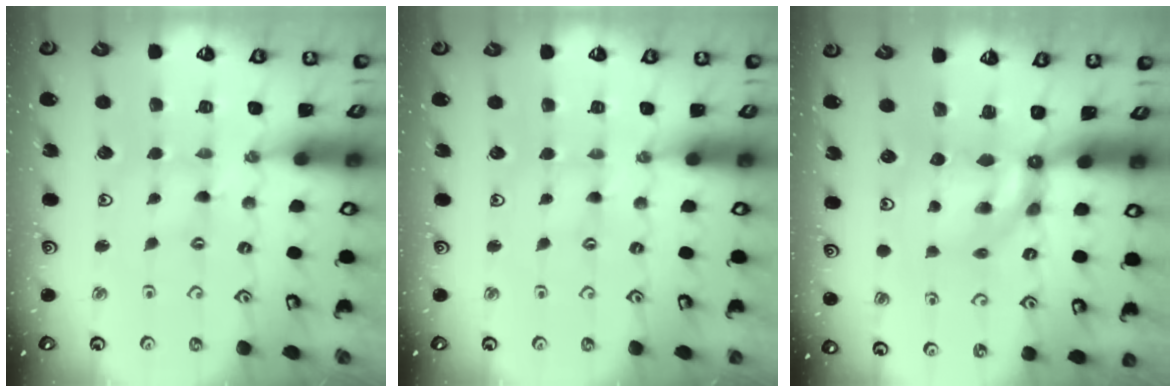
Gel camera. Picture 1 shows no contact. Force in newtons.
{"total": 0.0}
{"total": 6.6, "press": 6.6, "slide": 0.6}